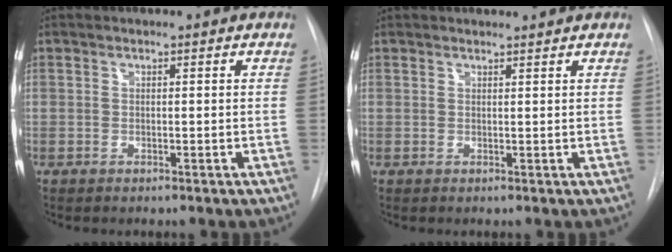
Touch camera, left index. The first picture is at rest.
{"total": 1.6, "force": [1.6, -0.1, 0.0], "torque": [-0.005, 0.002, 0.024]}